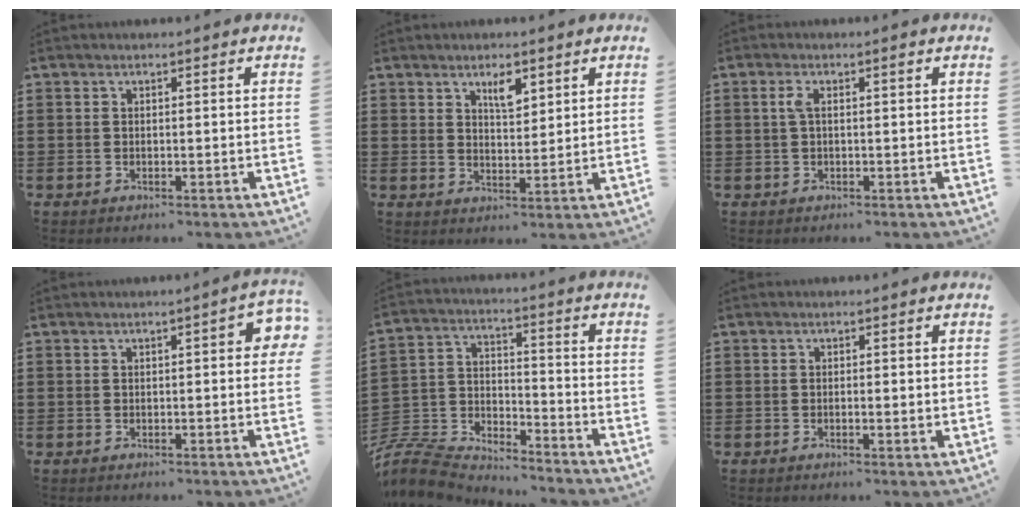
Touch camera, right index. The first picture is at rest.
{"total": 3.6, "force": [2.4, 1.4, 2.3], "torque": [-0.035, -0.001, 0.039]}
{"total": 2.3, "force": [0.3, 0.5, 2.2], "torque": [-0.042, 0.002, 0.003]}
{"total": 2.7, "force": [0.3, 0.5, 2.6], "torque": [-0.033, -0.002, 0.000]}
{"total": 7.5, "force": [-7.2, 1.6, 1.1], "torque": [-0.044, 0.000, -0.151]}
{"total": 0.8, "force": [0.0, 0.2, 0.8], "torque": [-0.015, -0.002, -0.001]}